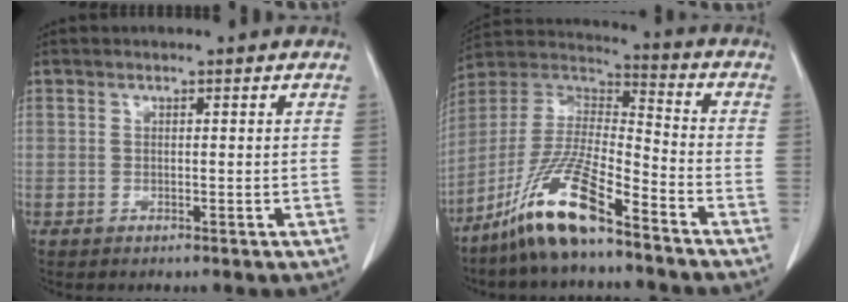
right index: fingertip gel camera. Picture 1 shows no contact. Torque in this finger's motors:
{"motor_torque": [1.09, -1.05, 0.57, 0.21]}